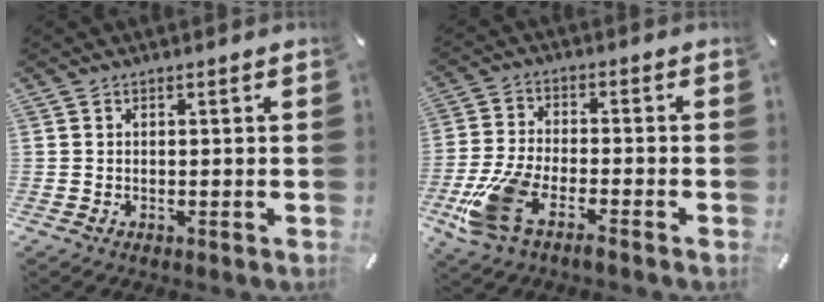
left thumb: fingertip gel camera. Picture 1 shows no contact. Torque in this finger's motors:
{"motor_torque": [-0.49, 1.14, 1.15, 0.71, 0.25]}